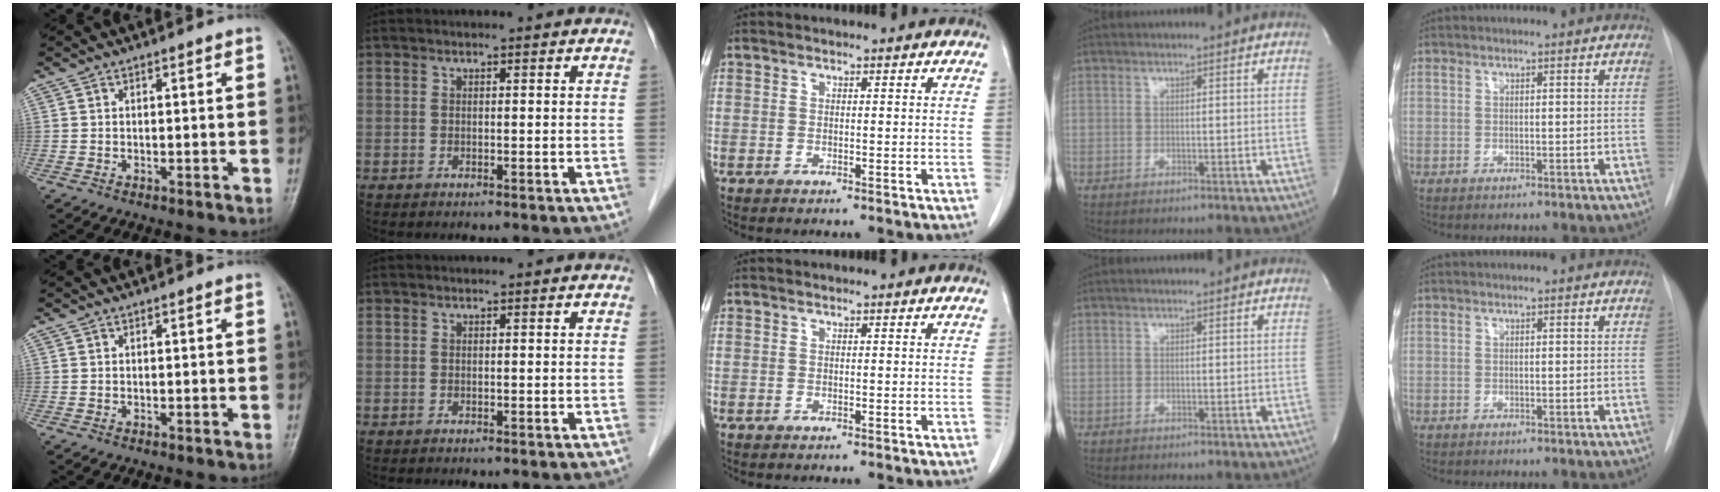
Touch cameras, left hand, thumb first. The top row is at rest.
{}